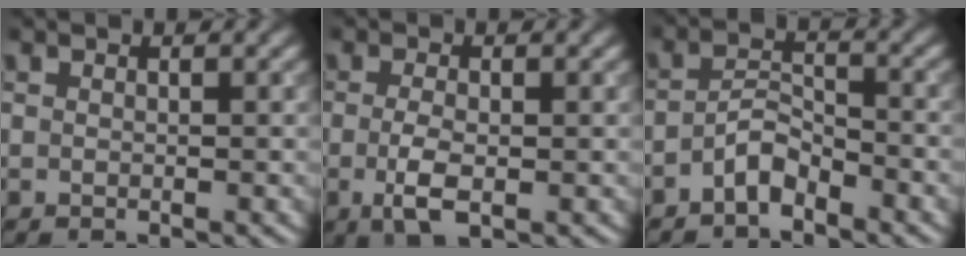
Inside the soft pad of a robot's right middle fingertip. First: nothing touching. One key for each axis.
{"total": 3.1, "fx": -0.7, "fy": 1.2, "fz": 2.8, "tx": -0.063, "ty": -0.010, "tz": -0.014}
{"total": 2.7, "fx": -2.0, "fy": 1.0, "fz": 1.5, "tx": -0.030, "ty": 0.011, "tz": -0.043}